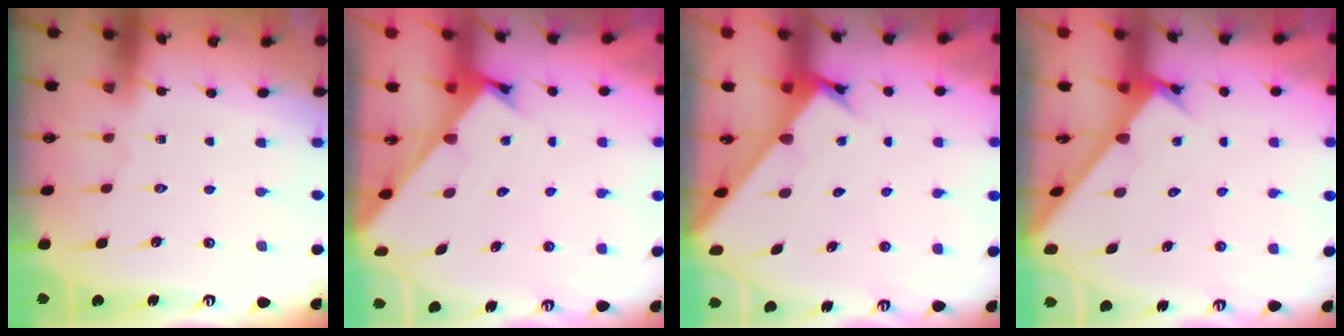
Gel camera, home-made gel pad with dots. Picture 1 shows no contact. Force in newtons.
{"total": 2.4, "press": 2.4, "slide": 0.2}
{"total": 2.3, "press": 2.3, "slide": 0.1}
{"total": 2.6, "press": 2.6, "slide": 0.2}